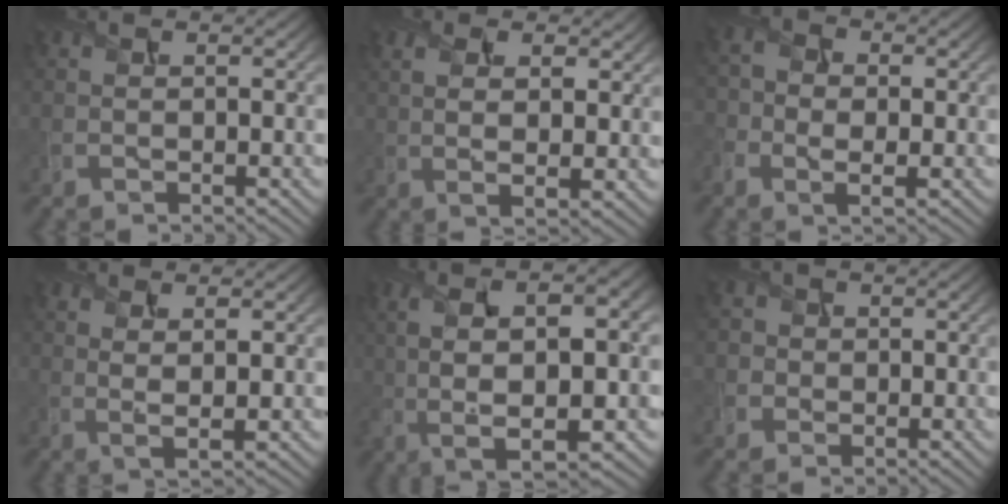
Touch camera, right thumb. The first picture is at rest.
{"total": 5.3, "force": [1.9, 2.3, 4.4], "torque": [-0.089, -0.005, 0.033]}
{"total": 4.2, "force": [-1.3, 2.8, 2.9], "torque": [-0.064, -0.005, -0.027]}
{"total": 2.6, "force": [0.7, 0.8, 2.4], "torque": [-0.055, -0.004, 0.016]}
{"total": 12.0, "force": [1.0, 4.0, 11.3], "torque": [-0.225, 0.002, 0.020]}
{"total": 3.0, "force": [0.0, 3.0, 0.5], "torque": [-0.009, 0.006, -0.024]}